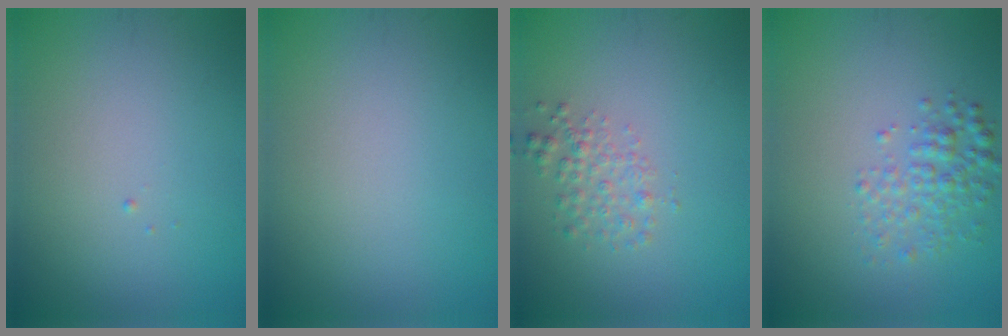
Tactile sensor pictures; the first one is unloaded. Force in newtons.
{"total": 0.0}
{"total": 2.0, "press": 2.0, "slide": 0.1}
{"total": 2.7, "press": 2.7, "slide": 0.1}